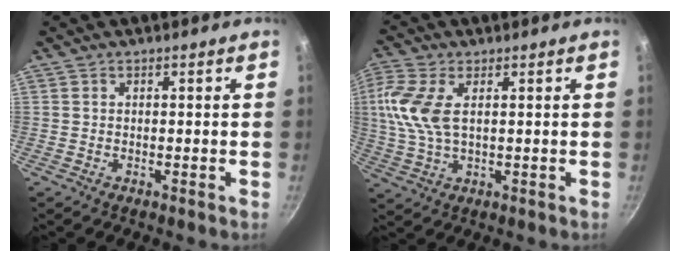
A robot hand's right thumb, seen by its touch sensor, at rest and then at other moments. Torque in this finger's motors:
{"motor_torque": [-0.91, 1.25, 1.09, 0.22, 0.24]}